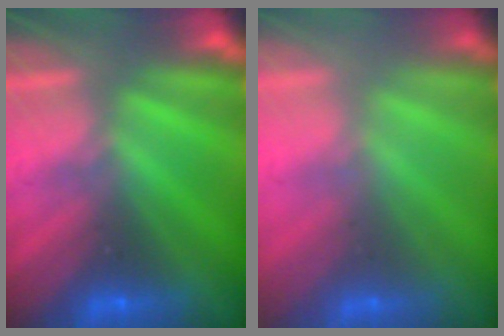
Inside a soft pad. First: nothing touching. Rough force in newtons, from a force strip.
{"total": 2.2}